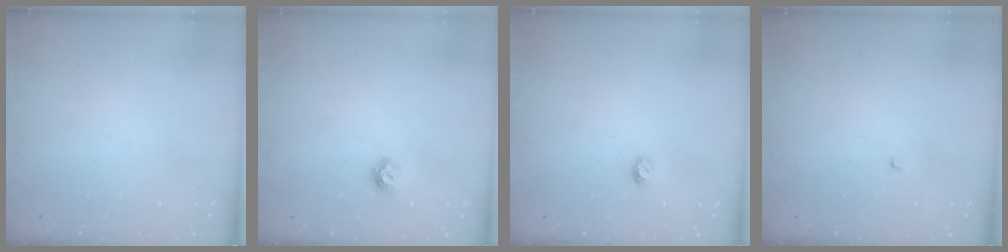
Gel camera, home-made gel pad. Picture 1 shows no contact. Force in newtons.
{"total": 6.1, "press": 6.0, "slide": 0.9}
{"total": 3.4, "press": 3.4, "slide": 0.3}
{"total": 1.9, "press": 1.9, "slide": 0.3}